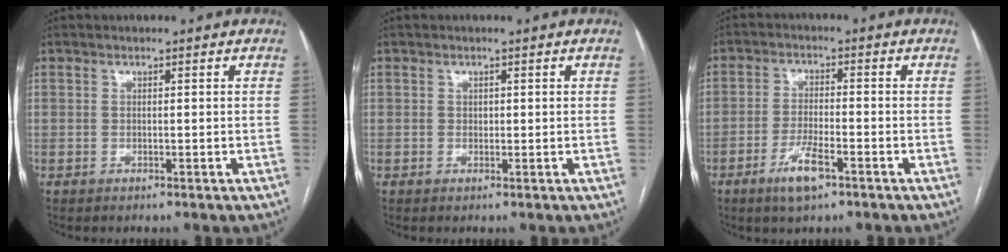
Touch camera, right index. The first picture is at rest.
{"total": 0.5, "force": [0.2, 0.4, 0.2], "torque": [0.000, 0.002, 0.005]}
{"total": 5.6, "force": [-3.3, 1.1, 4.4], "torque": [-0.087, -0.005, -0.057]}